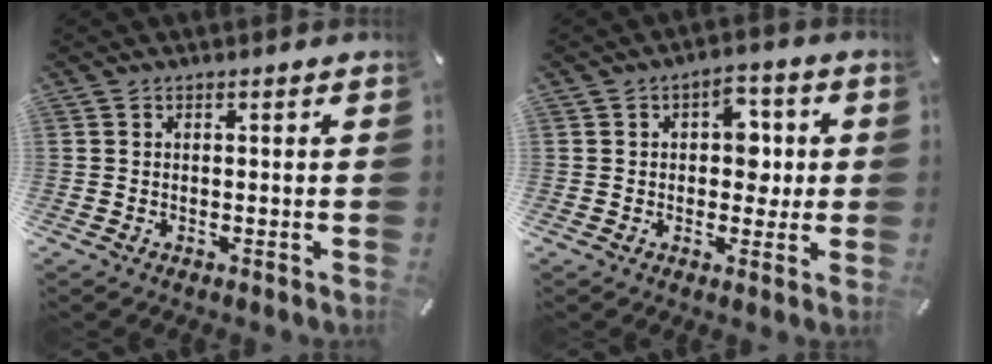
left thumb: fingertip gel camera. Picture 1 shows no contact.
{"total": 7.2, "force": [0.7, 5.3, 4.9], "torque": [-0.053, -0.001, 0.003]}